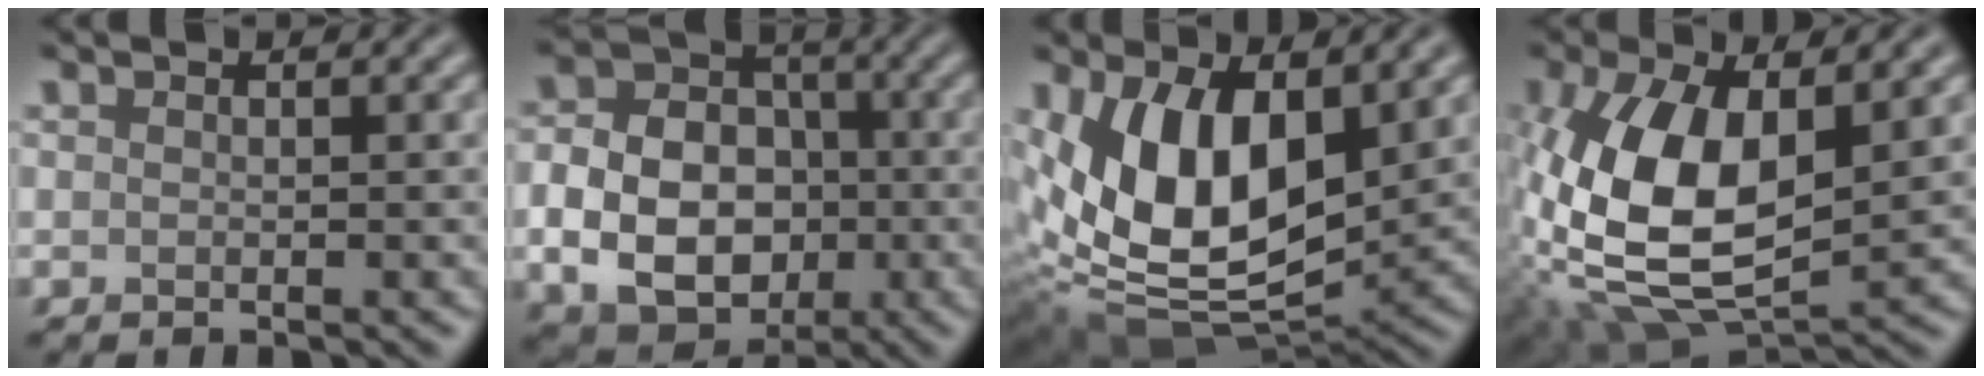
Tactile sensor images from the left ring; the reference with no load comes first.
{"total": 9.9, "force": [-2.1, 7.5, 6.0], "torque": [-0.102, -0.014, -0.048]}
{"total": 12.0, "force": [2.6, 6.5, 9.8], "torque": [-0.181, -0.019, 0.042]}
{"total": 13.0, "force": [0.2, 6.8, 11.0], "torque": [-0.243, -0.005, 0.001]}